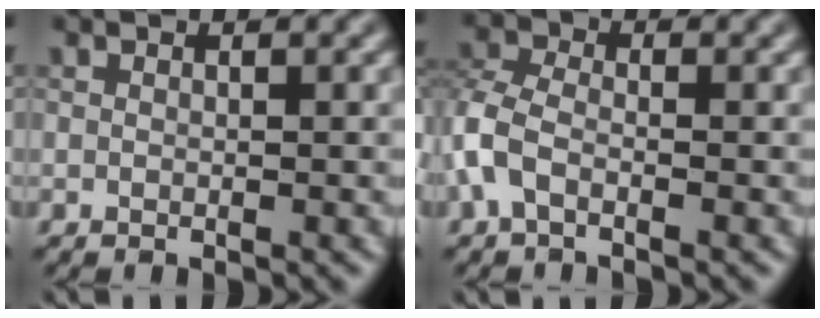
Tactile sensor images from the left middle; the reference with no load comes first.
{"total": 3.3, "force": [-1.2, 2.1, 2.2], "torque": [-0.058, 0.006, -0.037]}